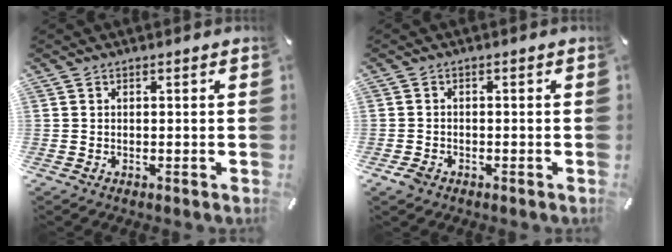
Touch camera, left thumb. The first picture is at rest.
{"total": 2.0, "force": [-1.2, 1.4, 0.8], "torque": [-0.021, 0.002, -0.026]}